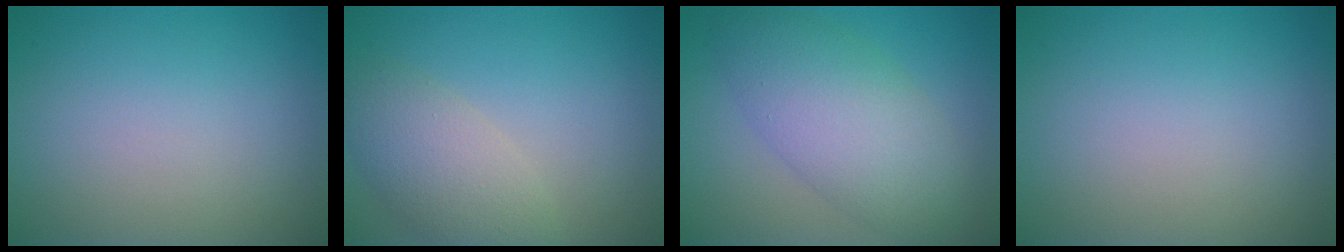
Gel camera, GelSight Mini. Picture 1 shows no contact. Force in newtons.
{"total": 4.2, "press": 4.2, "slide": 0.5}
{"total": 6.9, "press": 6.9, "slide": 0.2}
{"total": 0.0}